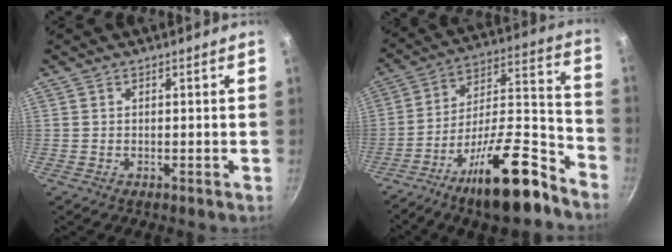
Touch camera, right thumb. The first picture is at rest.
{"total": 21.3, "force": [-14.0, 6.3, 14.8], "torque": [-0.197, 0.107, -0.237]}